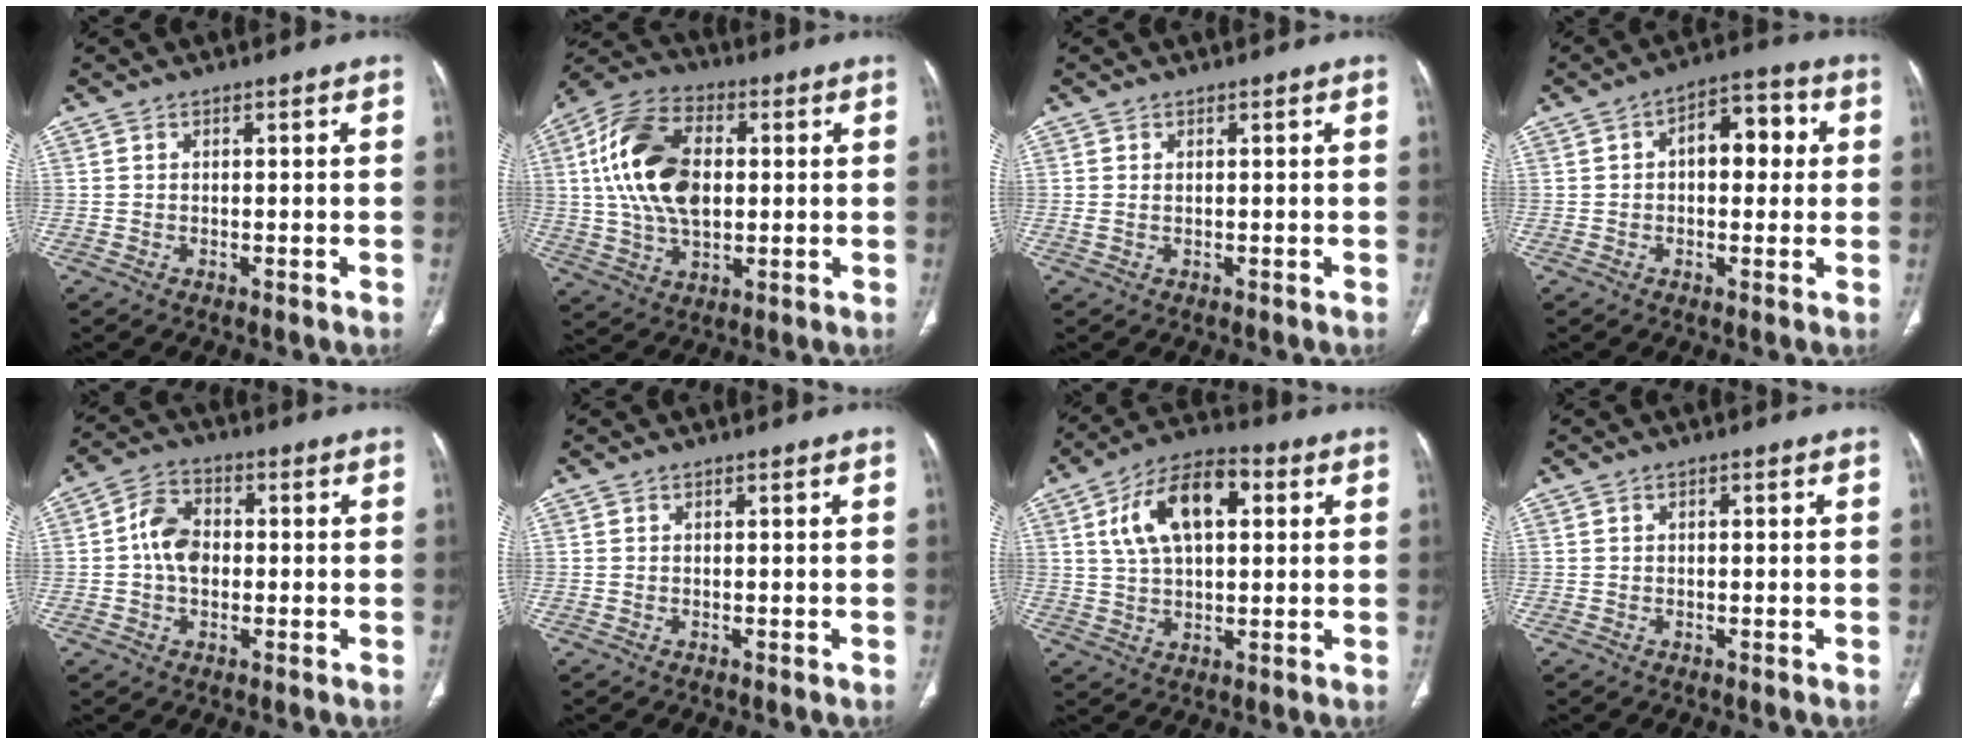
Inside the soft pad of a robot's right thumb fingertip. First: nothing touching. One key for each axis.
{"total": 17.7, "fx": 2.4, "fy": 10.8, "fz": 13.9, "tx": -0.255, "ty": 0.013, "tz": 0.042}
{"total": 1.0, "fx": 0.2, "fy": 0.5, "fz": 0.8, "tx": -0.020, "ty": 0.007, "tz": 0.010}
{"total": 9.0, "fx": 1.3, "fy": 5.2, "fz": 7.3, "tx": -0.070, "ty": 0.023, "tz": 0.013}
{"total": 7.7, "fx": -0.1, "fy": 5.5, "fz": 5.3, "tx": -0.082, "ty": 0.017, "tz": -0.009}
{"total": 0.0}
{"total": 14.4, "fx": 4.0, "fy": 7.8, "fz": 11.4, "tx": -0.192, "ty": 0.016, "tz": 0.066}
{"total": 0.6, "fx": 0.1, "fy": 0.2, "fz": 0.5, "tx": -0.008, "ty": 0.000, "tz": 0.002}